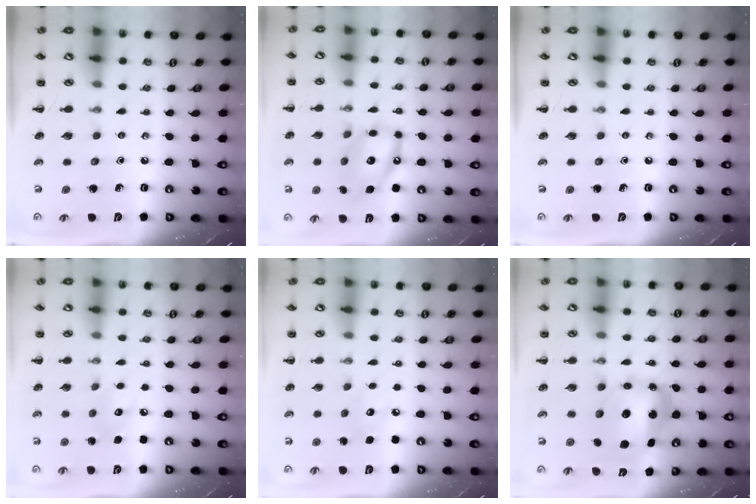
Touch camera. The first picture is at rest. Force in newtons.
{"total": 13.2, "press": 12.9, "slide": 3.0}
{"total": 0.0}
{"total": 6.2, "press": 5.9, "slide": 1.6}
{"total": 5.6, "press": 5.4, "slide": 1.4}
{"total": 7.0, "press": 6.9, "slide": 1.2}